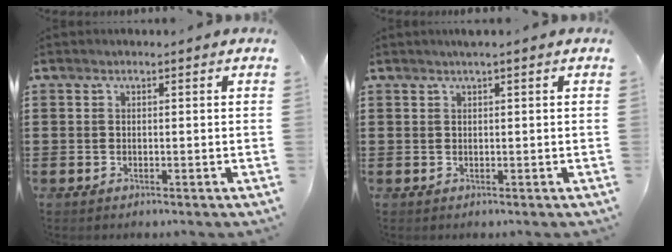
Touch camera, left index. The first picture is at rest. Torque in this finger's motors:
{"motor_torque": [0.43, -0.37, 0.00, 0.04]}